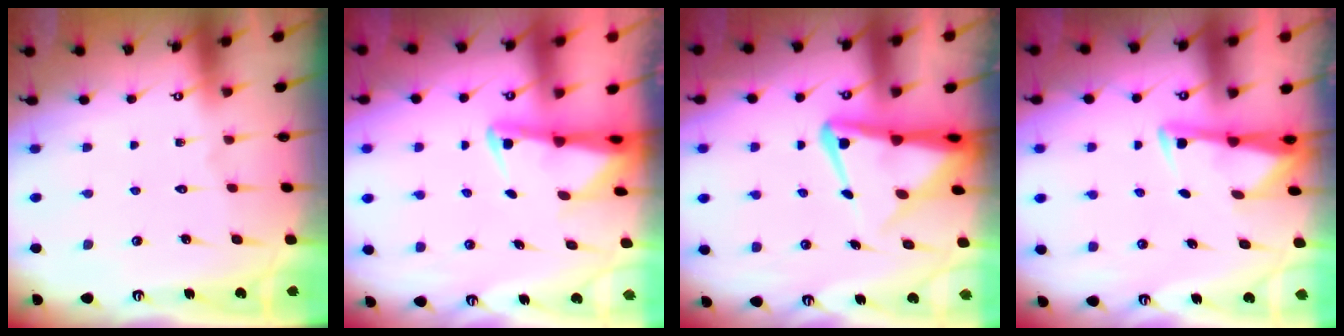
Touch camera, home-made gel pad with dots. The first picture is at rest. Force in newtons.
{"total": 2.6, "press": 2.5, "slide": 0.5}
{"total": 8.5, "press": 8.5, "slide": 0.8}
{"total": 3.2, "press": 3.1, "slide": 0.4}